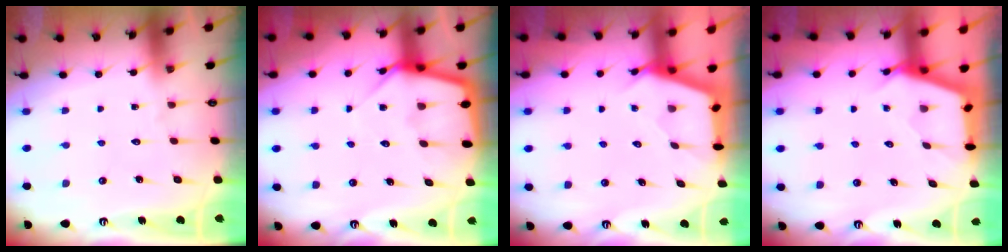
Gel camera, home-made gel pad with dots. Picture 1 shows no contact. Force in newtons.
{"total": 6.5, "press": 6.5, "slide": 0.5}
{"total": 2.8, "press": 2.7, "slide": 0.4}
{"total": 2.7, "press": 2.7, "slide": 0.4}